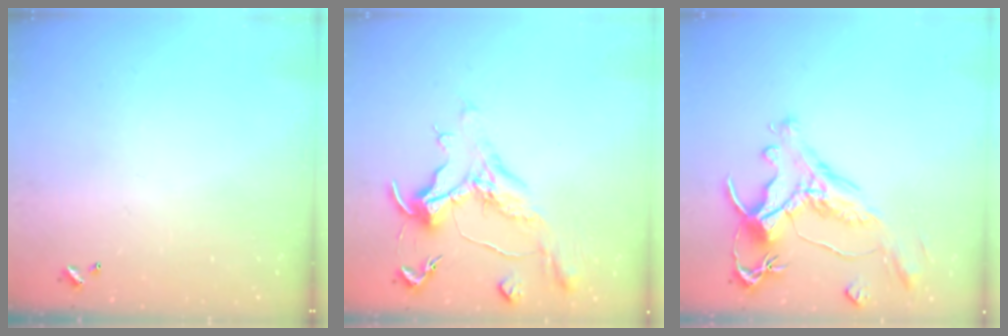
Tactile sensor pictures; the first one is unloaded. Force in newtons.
{"total": 1.6, "press": 1.5, "slide": 0.6}
{"total": 1.5, "press": 0.7, "slide": 1.3}